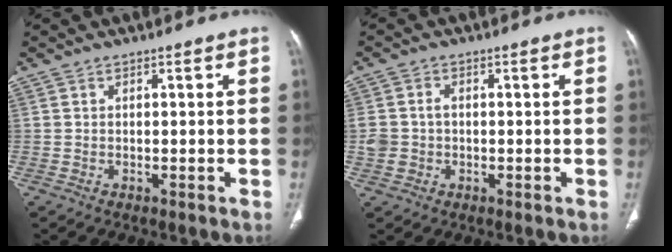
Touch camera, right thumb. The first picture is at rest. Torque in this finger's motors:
{"motor_torque": [0.06, 0.05, 0.19, 0.33, 0.06]}